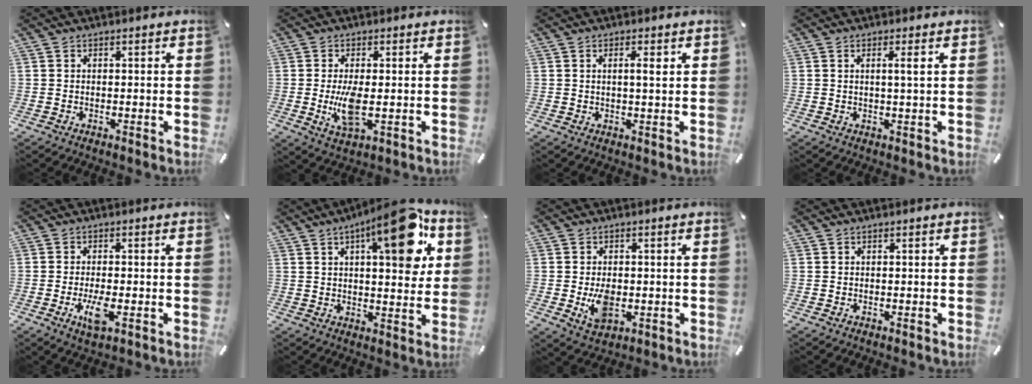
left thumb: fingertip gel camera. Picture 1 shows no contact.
{"total": 7.5, "force": [-0.6, 2.9, 6.9], "torque": [-0.152, -0.020, -0.016]}
{"total": 2.8, "force": [0.8, 0.4, 2.7], "torque": [-0.047, 0.000, 0.008]}
{"total": 3.0, "force": [0.8, 0.0, 2.8], "torque": [-0.056, -0.001, 0.011]}
{"total": 5.7, "force": [-1.6, 1.7, 5.2], "torque": [-0.110, -0.012, -0.029]}
{"total": 18.1, "force": [8.5, 6.7, 14.5], "torque": [-0.186, -0.040, 0.126]}
{"total": 6.5, "force": [-0.9, 4.3, 4.8], "torque": [-0.101, -0.004, -0.016]}
{"total": 0.0}